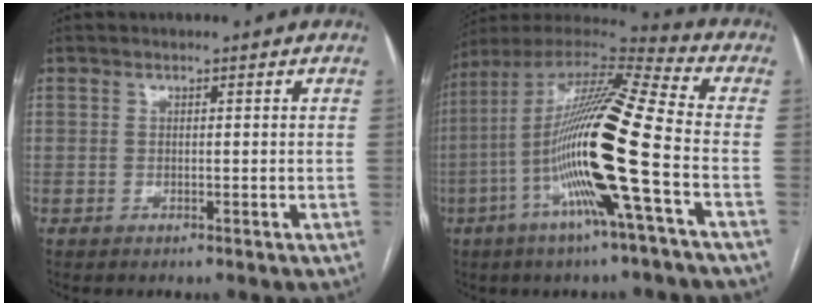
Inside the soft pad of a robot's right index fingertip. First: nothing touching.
{"total": 20.8, "force": [-5.1, 0.0, 20.1], "torque": [-0.397, -0.012, -0.110]}